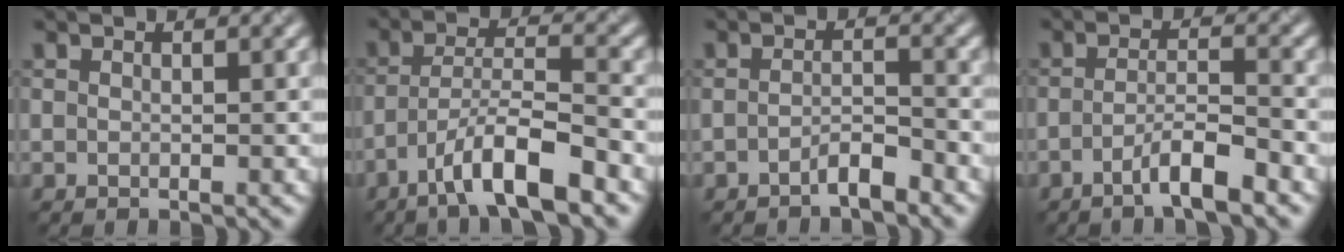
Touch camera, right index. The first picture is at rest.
{"total": 6.6, "force": [-4.1, 1.3, 5.1], "torque": [-0.086, 0.011, -0.074]}
{"total": 2.1, "force": [-1.5, 0.4, 1.3], "torque": [-0.022, 0.008, -0.031]}
{"total": 3.8, "force": [-2.2, 0.6, 3.1], "torque": [-0.051, 0.008, -0.048]}